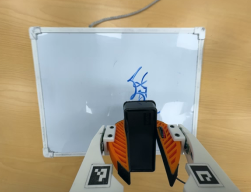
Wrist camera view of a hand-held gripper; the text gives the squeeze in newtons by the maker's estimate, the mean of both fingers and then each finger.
{"total": 9.9, "left": 9.9, "right": 9.9}